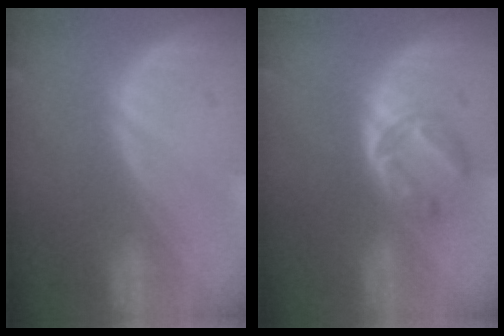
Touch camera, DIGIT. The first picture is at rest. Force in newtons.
{"total": 5.1, "press": 4.7, "slide": 1.9}